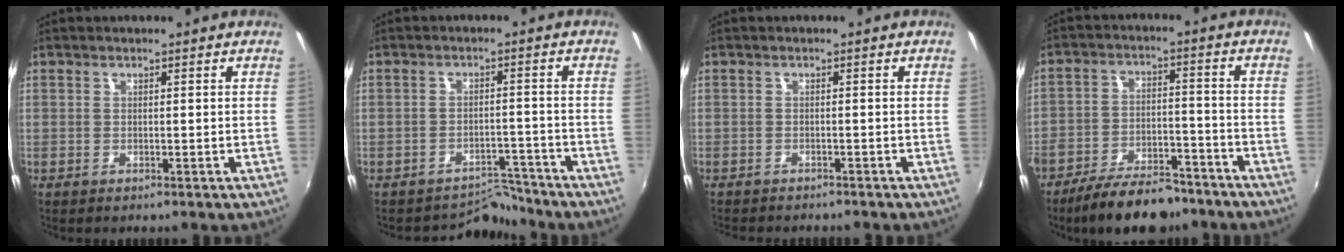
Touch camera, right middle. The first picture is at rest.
{"total": 4.7, "force": [-4.5, 0.9, -0.9], "torque": [0.019, 0.017, -0.066]}
{"total": 3.8, "force": [-3.5, 0.8, 1.2], "torque": [-0.031, -0.014, -0.053]}
{"total": 14.6, "force": [-11.6, 5.3, 7.1], "torque": [-0.139, -0.005, -0.177]}